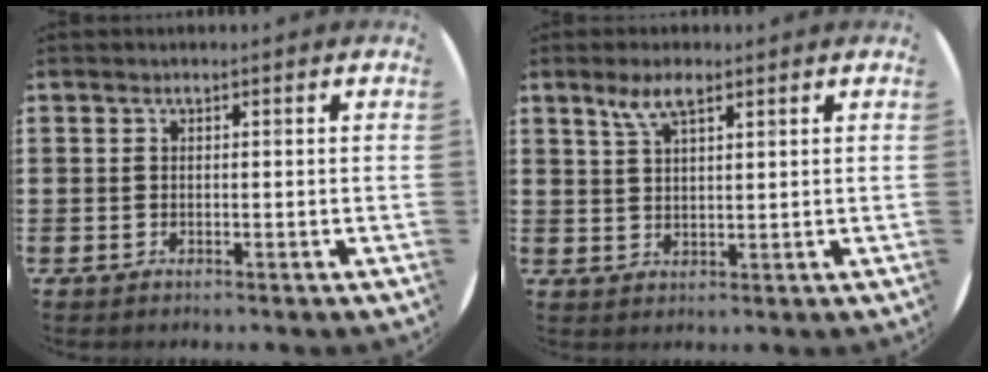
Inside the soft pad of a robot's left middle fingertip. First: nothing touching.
{"total": 4.1, "force": [2.7, 1.3, 2.9], "torque": [-0.064, 0.007, 0.047]}